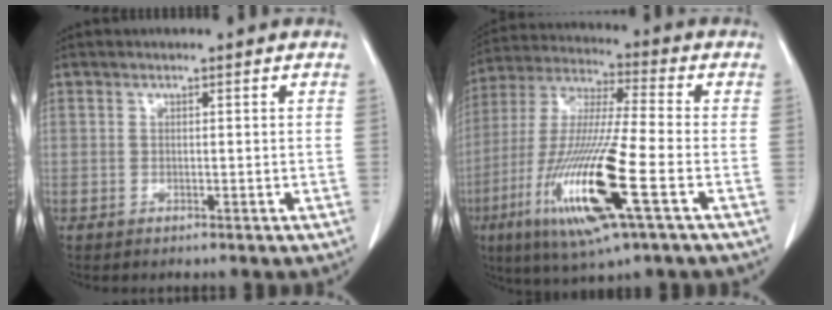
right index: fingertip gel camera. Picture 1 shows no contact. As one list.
[{"total": 18.5, "force": [-6.6, 1.2, 17.2], "torque": [-0.365, -0.028, -0.122]}]